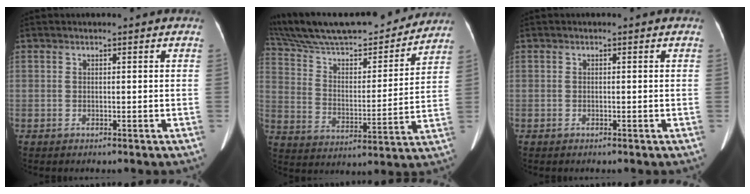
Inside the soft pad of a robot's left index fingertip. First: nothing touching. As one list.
[{"total": 26.3, "force": [23.4, 5.0, 10.9], "torque": [-0.195, 0.009, 0.352]}, {"total": 0.0}]